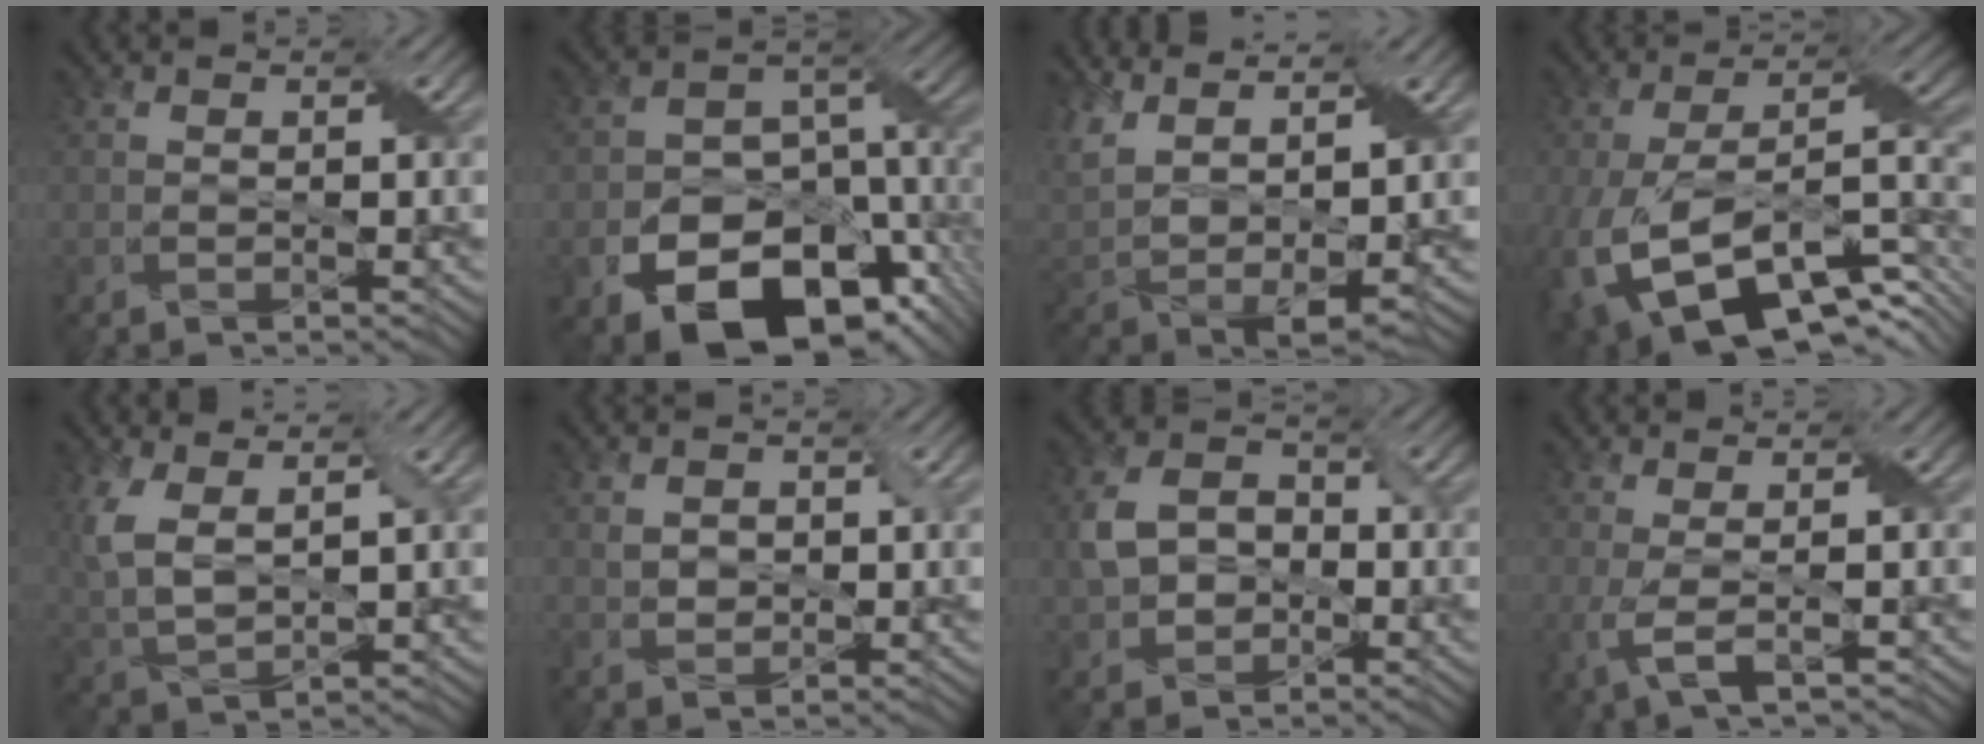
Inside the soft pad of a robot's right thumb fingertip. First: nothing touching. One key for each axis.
{"total": 16.8, "fx": -8.2, "fy": 10.6, "fz": 10.2, "tx": -0.153, "ty": -0.049, "tz": -0.115}
{"total": 10.3, "fx": 4.8, "fy": 4.3, "fz": 8.1, "tx": -0.202, "ty": -0.006, "tz": 0.104}
{"total": 17.1, "fx": -7.5, "fy": 8.1, "fz": 13.1, "tx": -0.259, "ty": -0.035, "tz": -0.111}
{"total": 7.2, "fx": 2.7, "fy": 3.6, "fz": 5.6, "tx": -0.149, "ty": -0.001, "tz": 0.054}
{"total": 2.1, "fx": 0.3, "fy": 1.8, "fz": 1.0, "tx": -0.021, "ty": -0.003, "tz": 0.009}
{"total": 5.4, "fx": -0.8, "fy": 4.5, "fz": 2.8, "tx": -0.066, "ty": 0.000, "tz": -0.017}
{"total": 3.2, "fx": -0.5, "fy": 1.0, "fz": 3.0, "tx": -0.066, "ty": -0.001, "tz": -0.008}